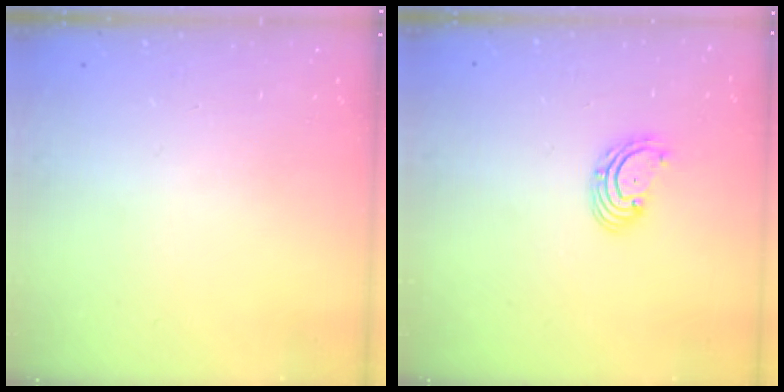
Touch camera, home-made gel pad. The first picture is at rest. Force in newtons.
{"total": 2.7, "press": 2.7, "slide": 0.1}